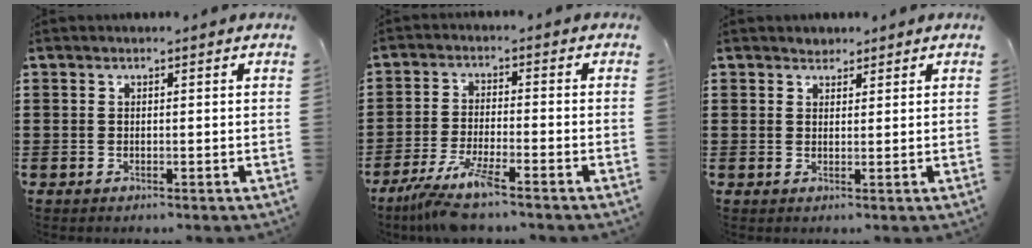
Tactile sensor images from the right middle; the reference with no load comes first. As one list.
[{"total": 6.7, "force": [-5.4, -0.1, 3.9], "torque": [-0.096, -0.024, -0.104]}, {"total": 1.5, "force": [1.3, 0.7, -0.2], "torque": [0.000, 0.004, 0.025]}]